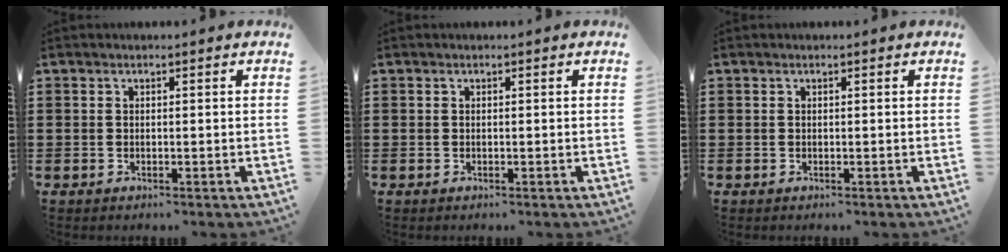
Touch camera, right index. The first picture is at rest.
{"total": 0.0}
{"total": 0.0}